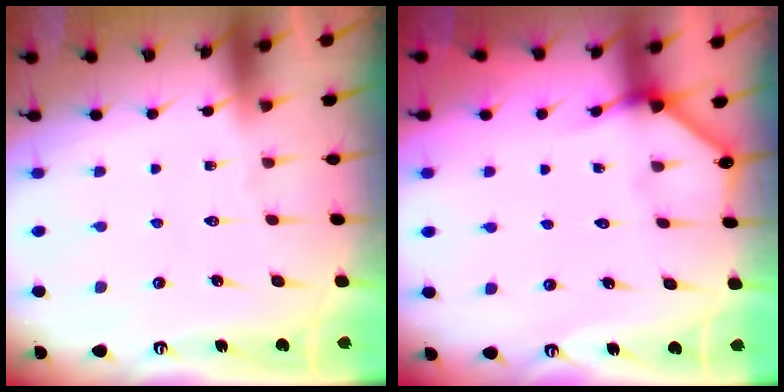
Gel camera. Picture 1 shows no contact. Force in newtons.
{"total": 3.2, "press": 3.2, "slide": 0.3}